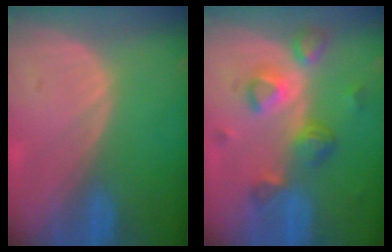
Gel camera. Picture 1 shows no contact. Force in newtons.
{"total": 7.8, "press": 6.9, "slide": 3.6}